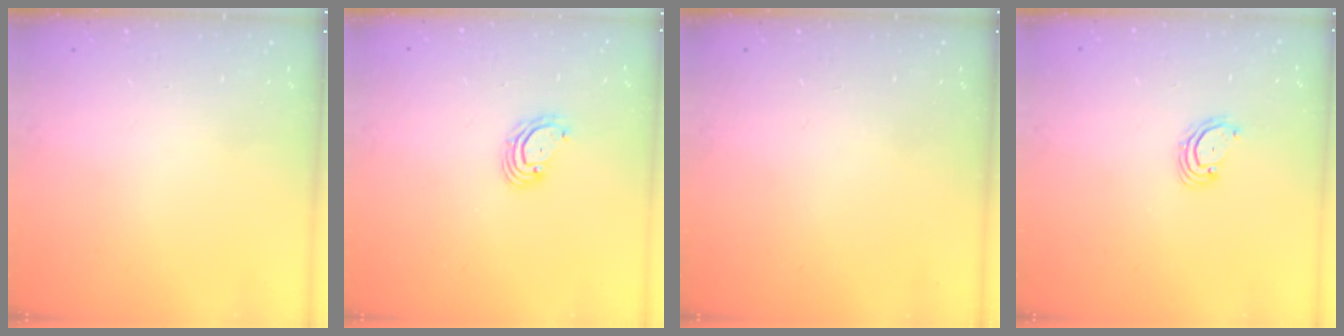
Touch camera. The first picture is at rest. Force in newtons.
{"total": 3.4, "press": 3.4, "slide": 0.0}
{"total": 0.0}
{"total": 2.7, "press": 2.7, "slide": 0.3}